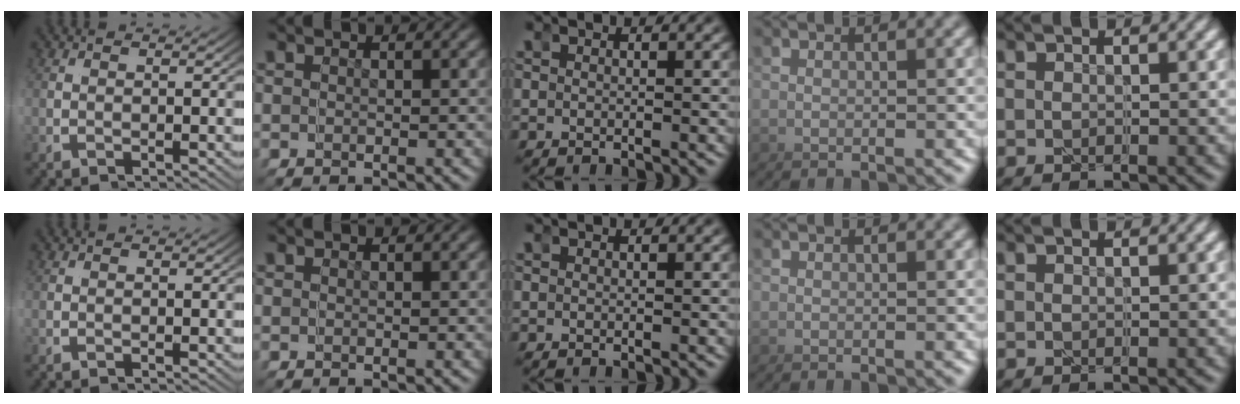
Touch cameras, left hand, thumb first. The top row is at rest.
{}